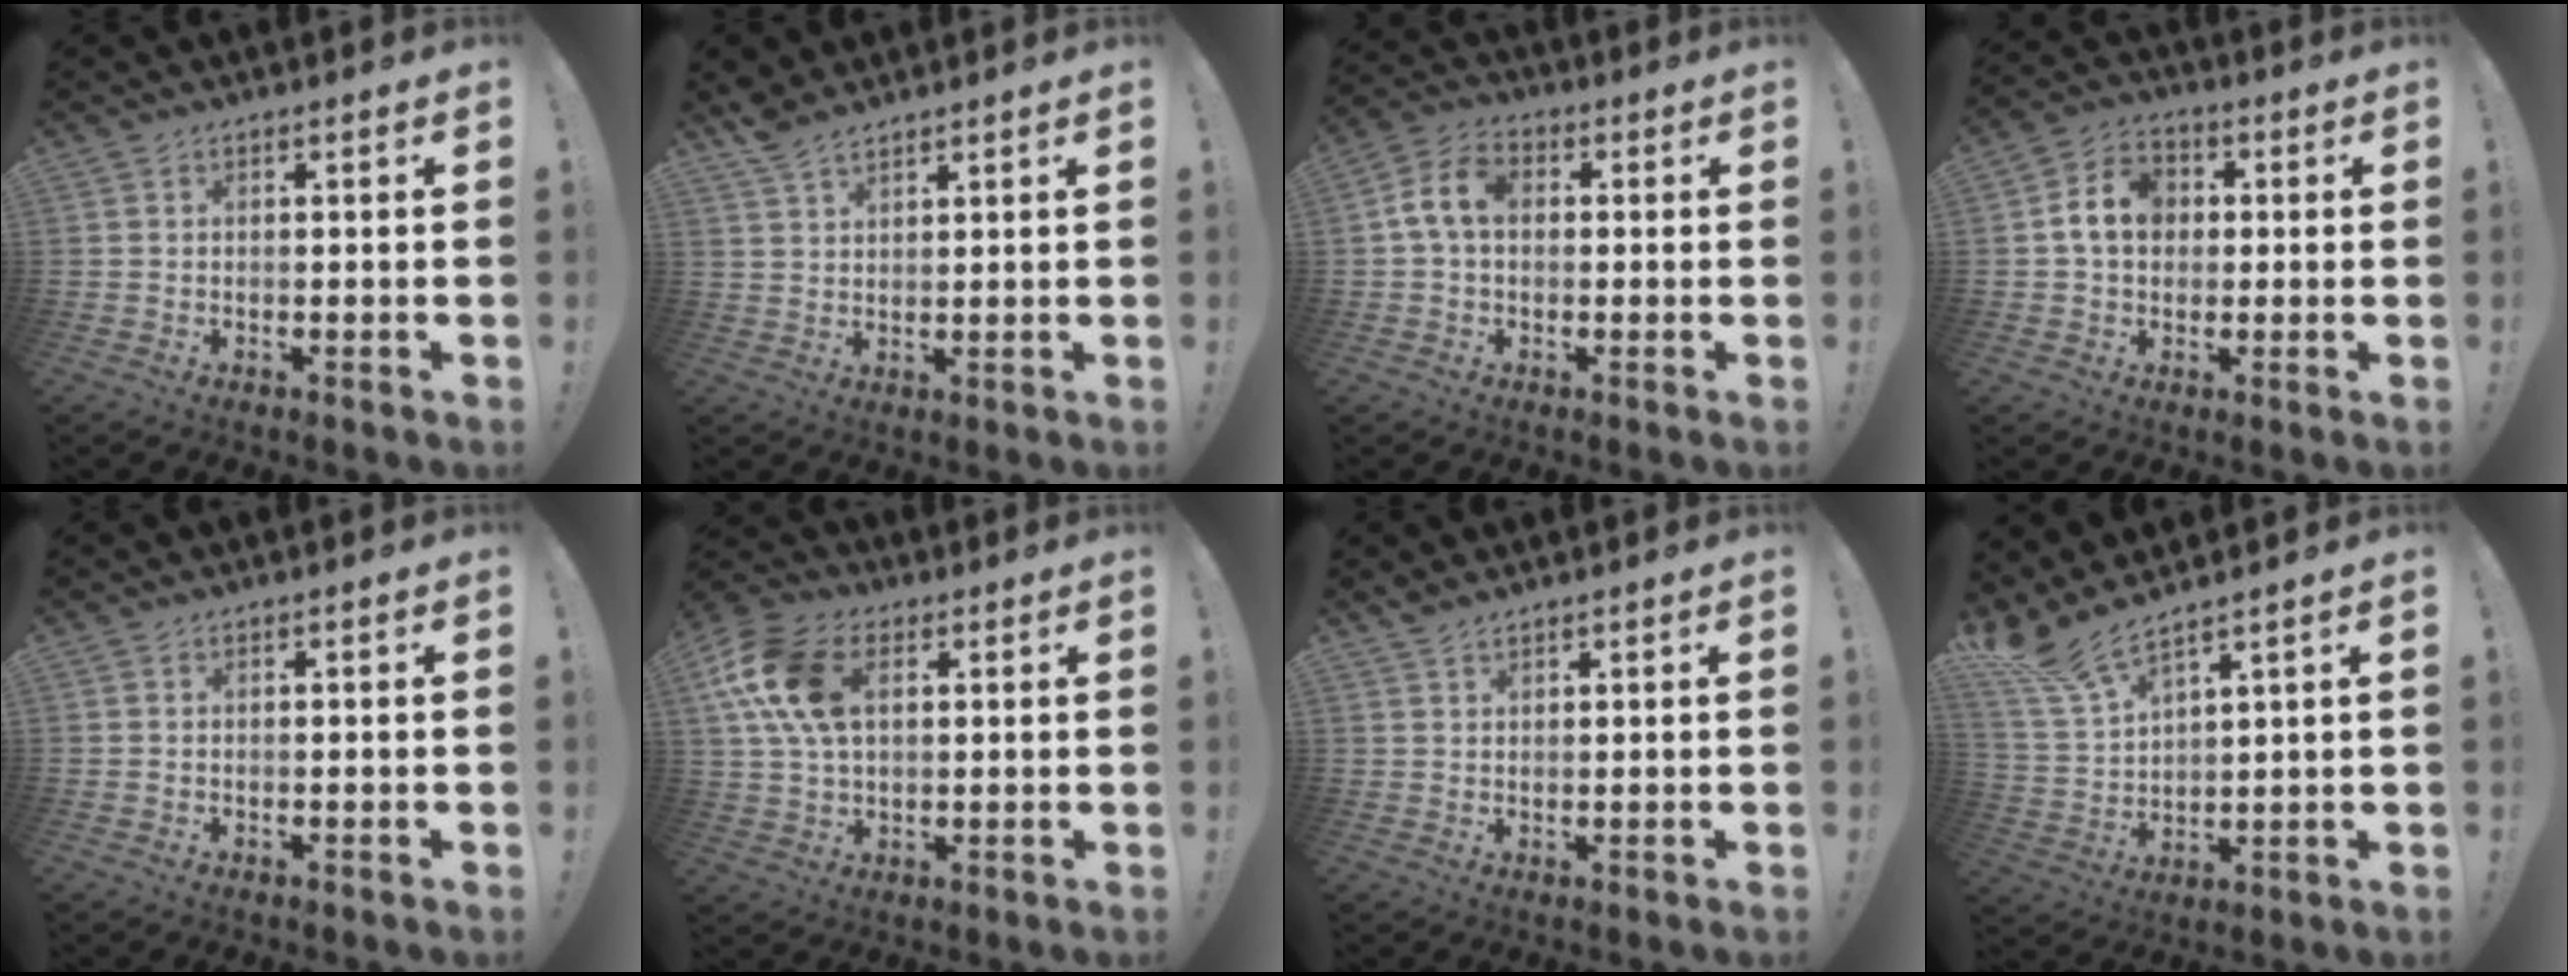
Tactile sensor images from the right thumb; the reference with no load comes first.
{"total": 5.0, "force": [4.3, 1.5, 2.1], "torque": [-0.043, -0.022, 0.082]}
{"total": 8.5, "force": [0.6, 5.8, 6.3], "torque": [-0.127, 0.019, 0.016]}
{"total": 10.1, "force": [1.2, 8.1, 5.9], "torque": [-0.101, 0.022, 0.030]}
{"total": 0.0}
{"total": 16.1, "force": [4.7, 10.6, 11.2], "torque": [-0.211, 0.000, 0.090]}
{"total": 2.0, "force": [1.7, 0.5, 0.8], "torque": [-0.019, -0.006, 0.033]}
{"total": 8.4, "force": [7.1, 1.7, 4.2], "torque": [-0.101, -0.041, 0.136]}